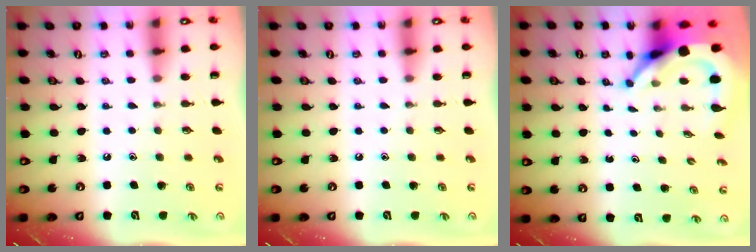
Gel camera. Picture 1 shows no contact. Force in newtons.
{"total": 0.0}
{"total": 6.7, "press": 6.6, "slide": 0.8}